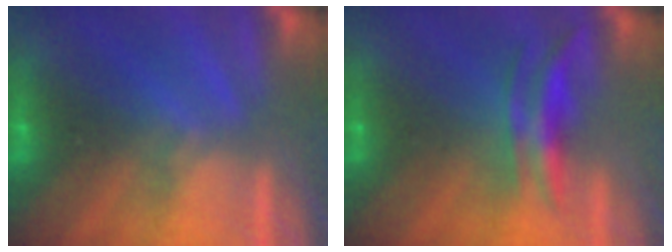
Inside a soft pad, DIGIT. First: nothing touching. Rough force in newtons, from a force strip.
{"total": 4.0}